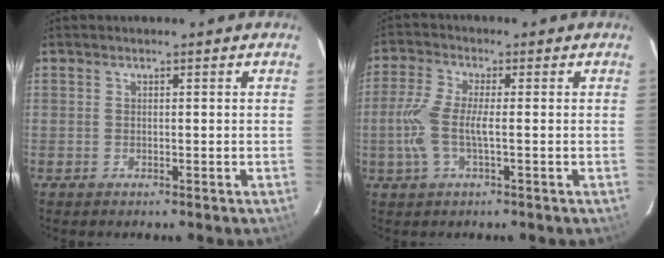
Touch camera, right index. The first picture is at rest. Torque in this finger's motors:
{"motor_torque": [0.69, -0.28, 0.48, 0.16]}